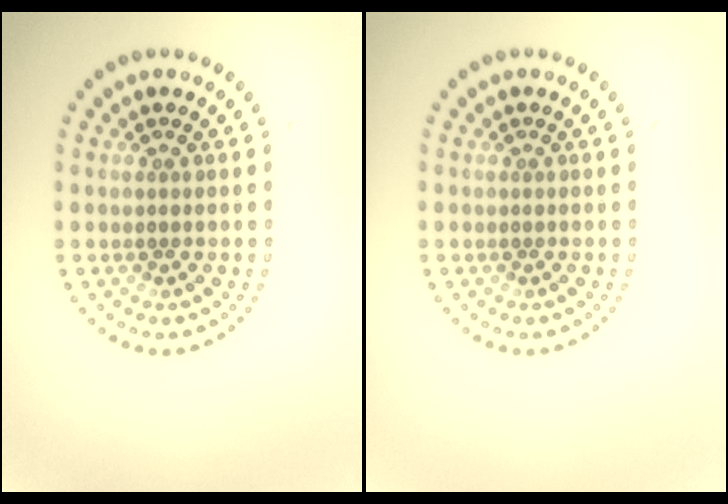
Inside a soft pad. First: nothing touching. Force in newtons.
{"total": 0.0}